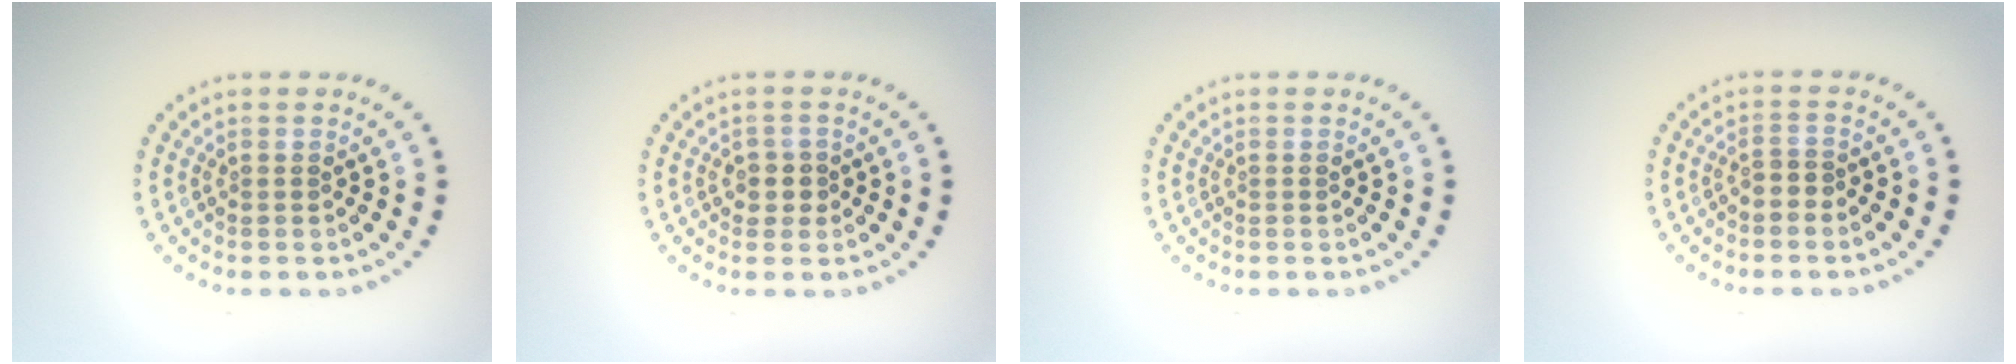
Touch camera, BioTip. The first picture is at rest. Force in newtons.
{"total": 1.6, "press": 1.4, "slide": 0.7}
{"total": 0.0}
{"total": 1.4, "press": 1.3, "slide": 0.7}